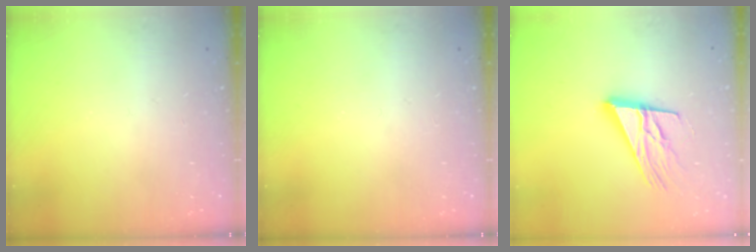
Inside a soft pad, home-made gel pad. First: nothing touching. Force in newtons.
{"total": 0.0}
{"total": 17.0, "press": 16.5, "slide": 4.2}